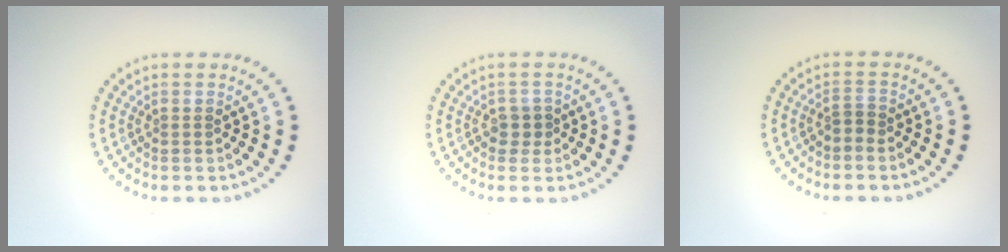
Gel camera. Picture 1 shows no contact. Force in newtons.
{"total": 1.1, "press": 0.9, "slide": 0.6}
{"total": 1.3, "press": 1.0, "slide": 0.8}